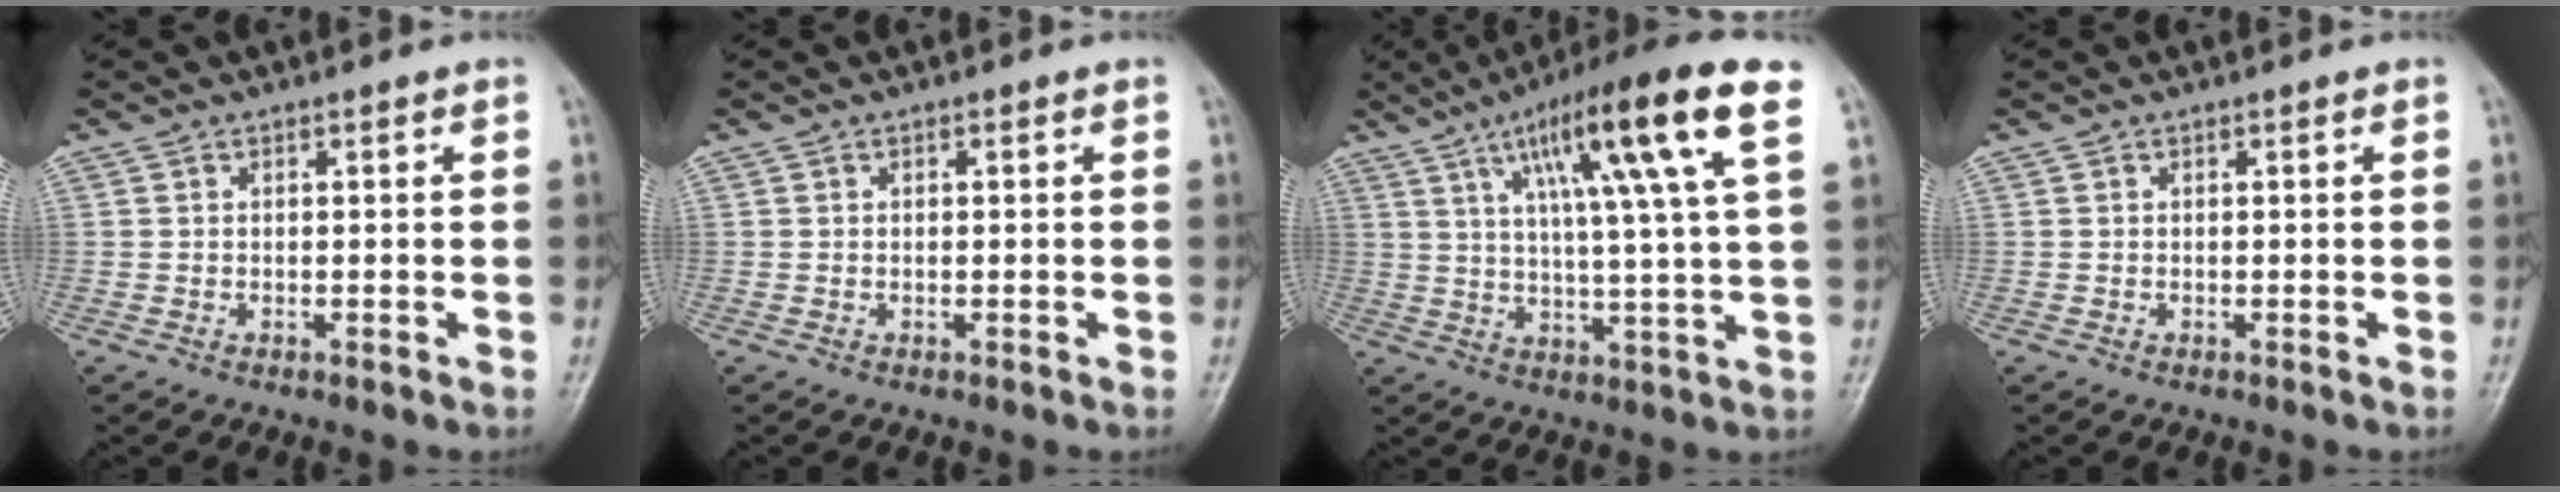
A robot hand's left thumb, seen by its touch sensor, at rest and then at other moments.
{"total": 0.0}
{"total": 17.6, "force": [7.7, 1.5, 15.7], "torque": [-0.248, -0.010, 0.117]}
{"total": 0.0}